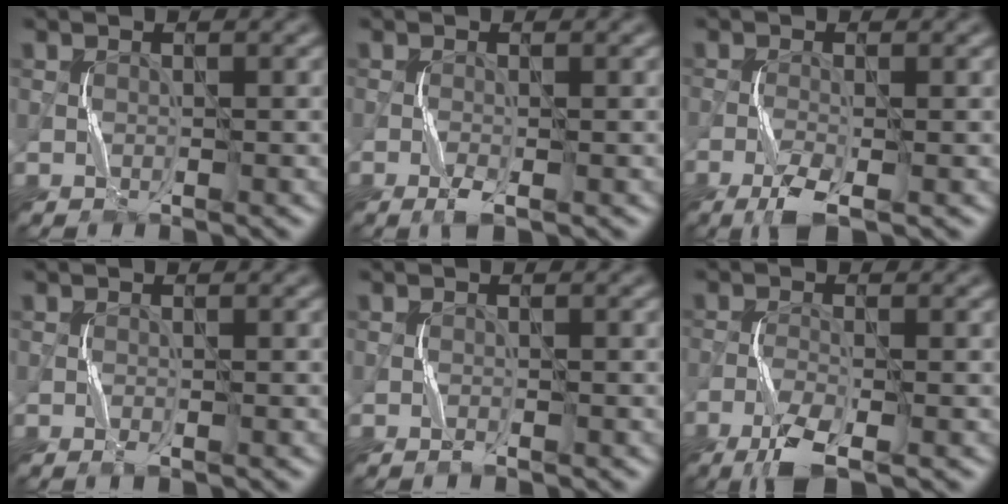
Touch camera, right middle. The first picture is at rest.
{"total": 1.4, "force": [-0.8, 0.1, 1.1], "torque": [-0.029, 0.001, -0.017]}
{"total": 2.8, "force": [-1.8, 0.3, 2.2], "torque": [-0.049, 0.000, -0.037]}
{"total": 0.6, "force": [-0.3, 0.0, 0.5], "torque": [-0.010, 0.000, -0.006]}
{"total": 0.7, "force": [-0.5, 0.1, 0.4], "torque": [-0.009, 0.002, -0.011]}
{"total": 3.7, "force": [-2.6, 0.5, 2.7], "torque": [-0.058, -0.003, -0.053]}